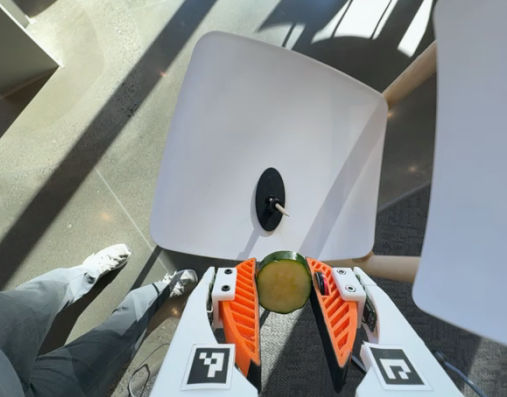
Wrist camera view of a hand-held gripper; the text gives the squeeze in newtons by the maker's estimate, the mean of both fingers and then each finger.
{"total": 9.3, "left": 9.5, "right": 9.1}